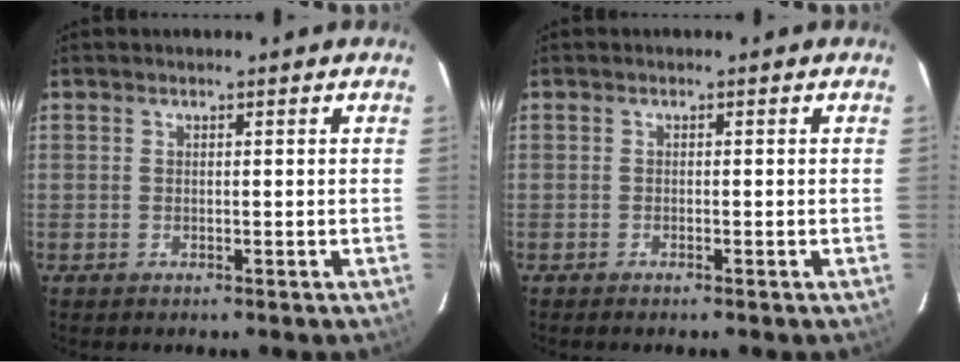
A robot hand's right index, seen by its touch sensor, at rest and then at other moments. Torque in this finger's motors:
{"motor_torque": [-0.14, -0.11, 0.07, 0.00]}